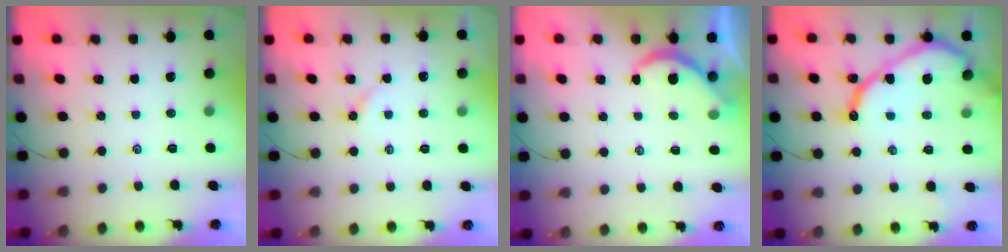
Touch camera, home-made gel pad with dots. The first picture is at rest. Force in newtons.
{"total": 3.3, "press": 3.3, "slide": 0.4}
{"total": 4.0, "press": 4.0, "slide": 0.4}
{"total": 13.1, "press": 13.1, "slide": 1.1}